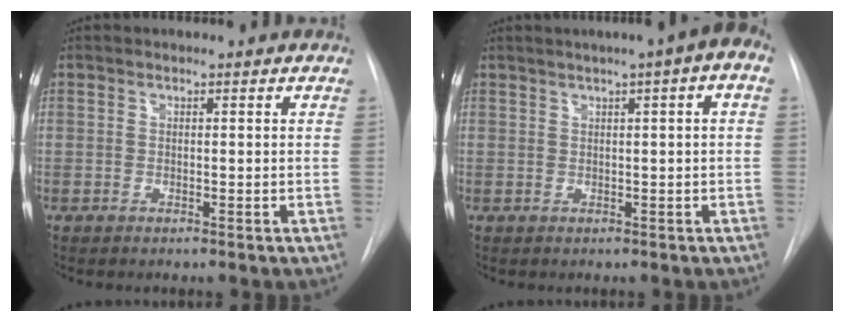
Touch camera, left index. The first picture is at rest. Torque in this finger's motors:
{"motor_torque": [0.35, -0.54, -0.09, 0.07]}